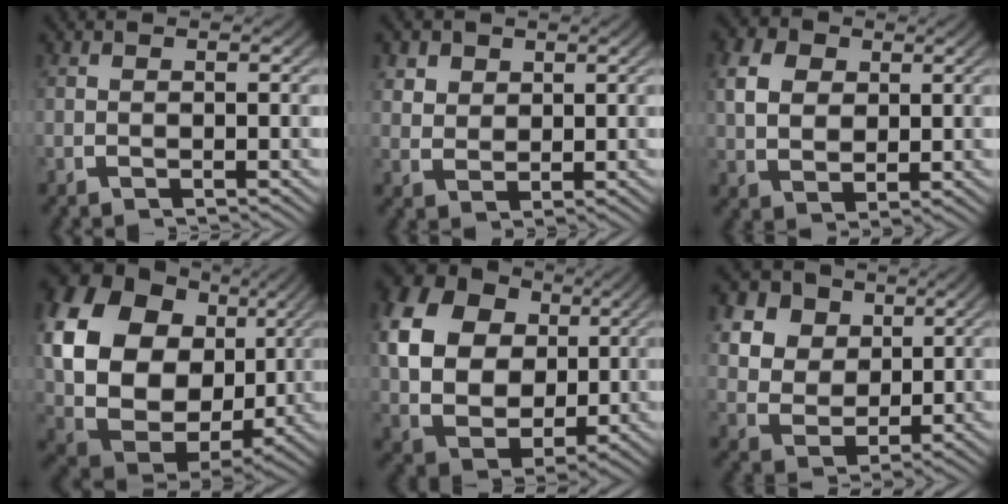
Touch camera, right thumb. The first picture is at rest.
{"total": 3.1, "force": [1.4, 2.4, 1.3], "torque": [-0.030, -0.012, 0.038]}
{"total": 5.8, "force": [1.4, 4.3, 3.6], "torque": [-0.071, -0.017, 0.039]}
{"total": 21.0, "force": [1.6, 15.6, 14.1], "torque": [-0.320, -0.049, 0.044]}
{"total": 17.1, "force": [2.1, 13.3, 10.5], "torque": [-0.257, -0.039, 0.044]}
{"total": 10.9, "force": [2.2, 8.9, 5.9], "torque": [-0.139, -0.026, 0.038]}